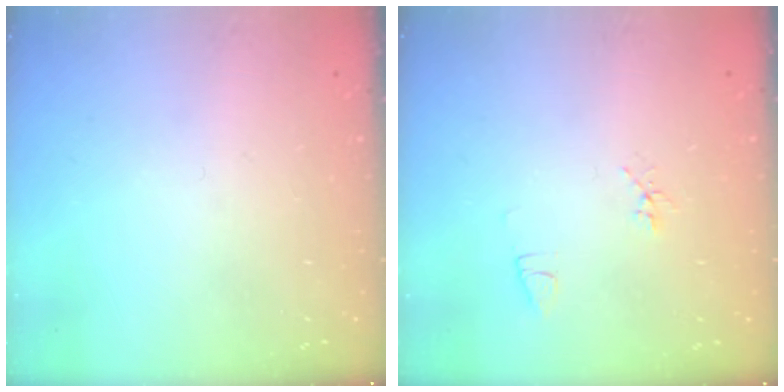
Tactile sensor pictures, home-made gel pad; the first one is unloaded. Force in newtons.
{"total": 4.5, "press": 4.1, "slide": 2.0}